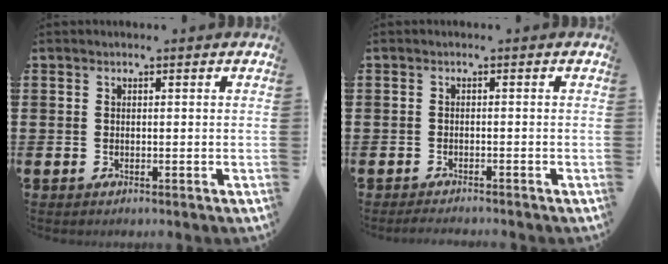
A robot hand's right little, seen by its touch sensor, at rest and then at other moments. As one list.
[{"total": 1.1, "force": [-1.0, -0.1, 0.2], "torque": [-0.004, -0.002, -0.021]}]